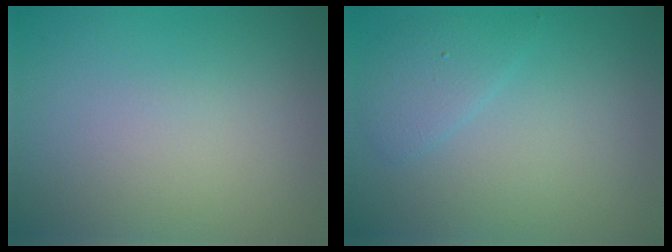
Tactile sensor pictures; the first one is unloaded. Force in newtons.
{"total": 1.9, "press": 1.9, "slide": 0.2}